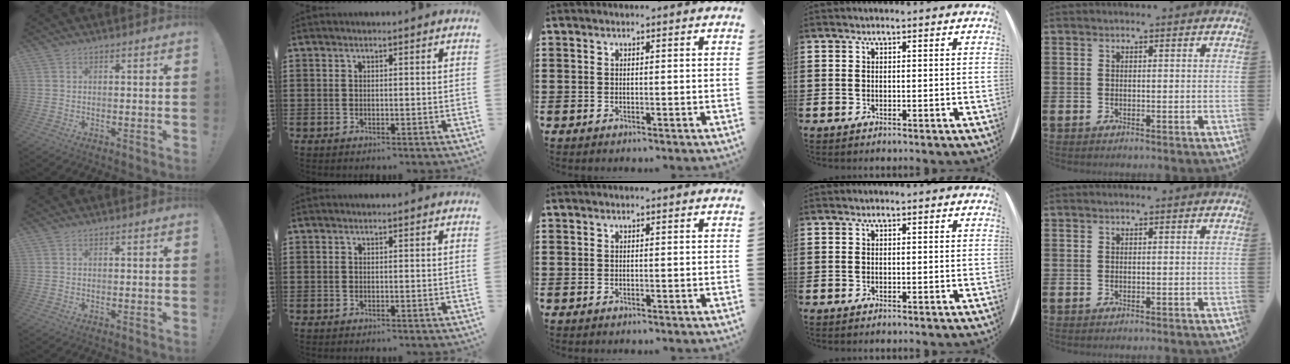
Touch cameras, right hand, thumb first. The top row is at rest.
{}